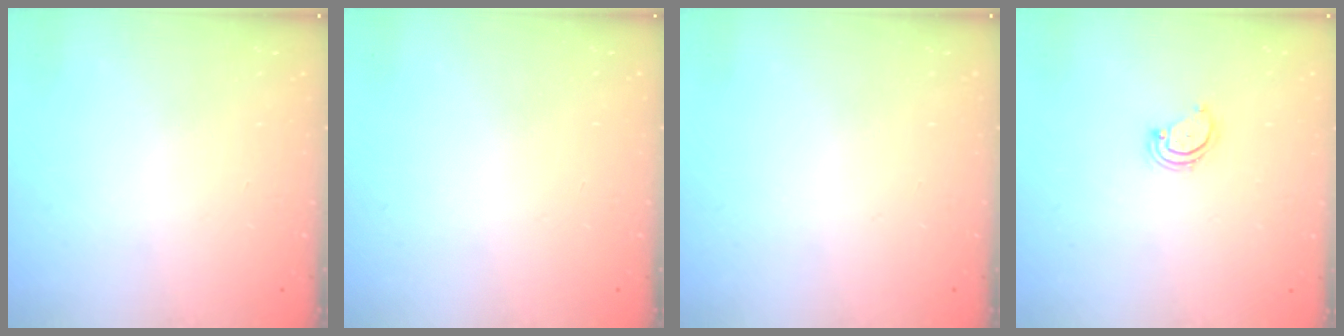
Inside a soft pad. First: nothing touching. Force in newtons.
{"total": 0.0}
{"total": 0.0}
{"total": 3.0, "press": 3.0, "slide": 0.4}